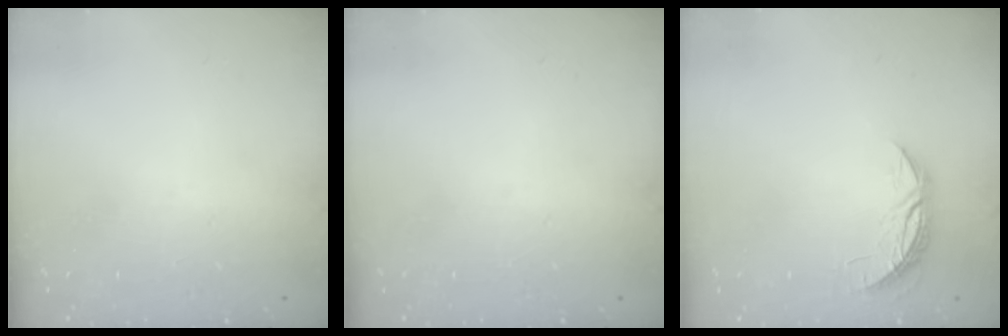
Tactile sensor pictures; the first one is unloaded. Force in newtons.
{"total": 0.0}
{"total": 5.2, "press": 5.2, "slide": 0.3}